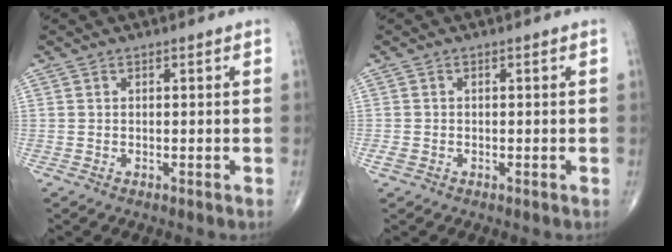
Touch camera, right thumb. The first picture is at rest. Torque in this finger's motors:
{"motor_torque": [0.20, 0.09, -0.03, -0.14, 0.03]}